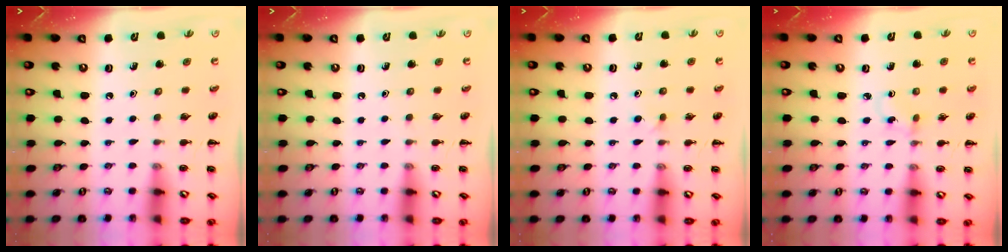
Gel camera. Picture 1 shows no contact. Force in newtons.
{"total": 0.0}
{"total": 2.8, "press": 2.7, "slide": 1.0}
{"total": 2.1, "press": 1.9, "slide": 0.9}